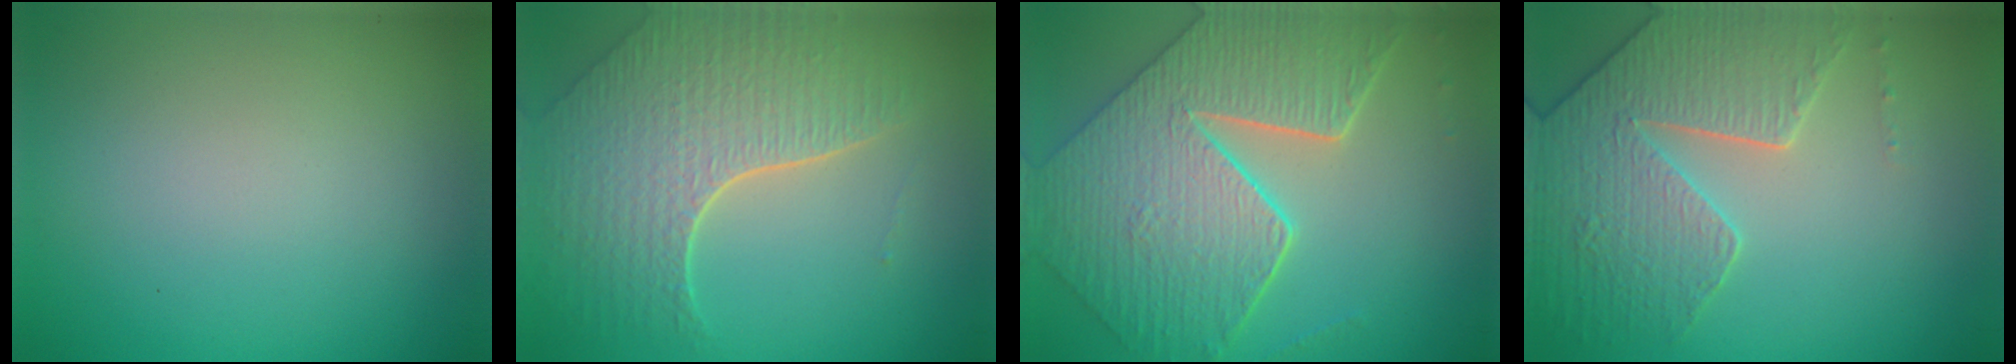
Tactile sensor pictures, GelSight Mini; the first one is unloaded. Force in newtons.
{"total": 7.2, "press": 5.2, "slide": 5.0}
{"total": 9.7, "press": 6.8, "slide": 7.0}
{"total": 5.3, "press": 5.0, "slide": 1.8}